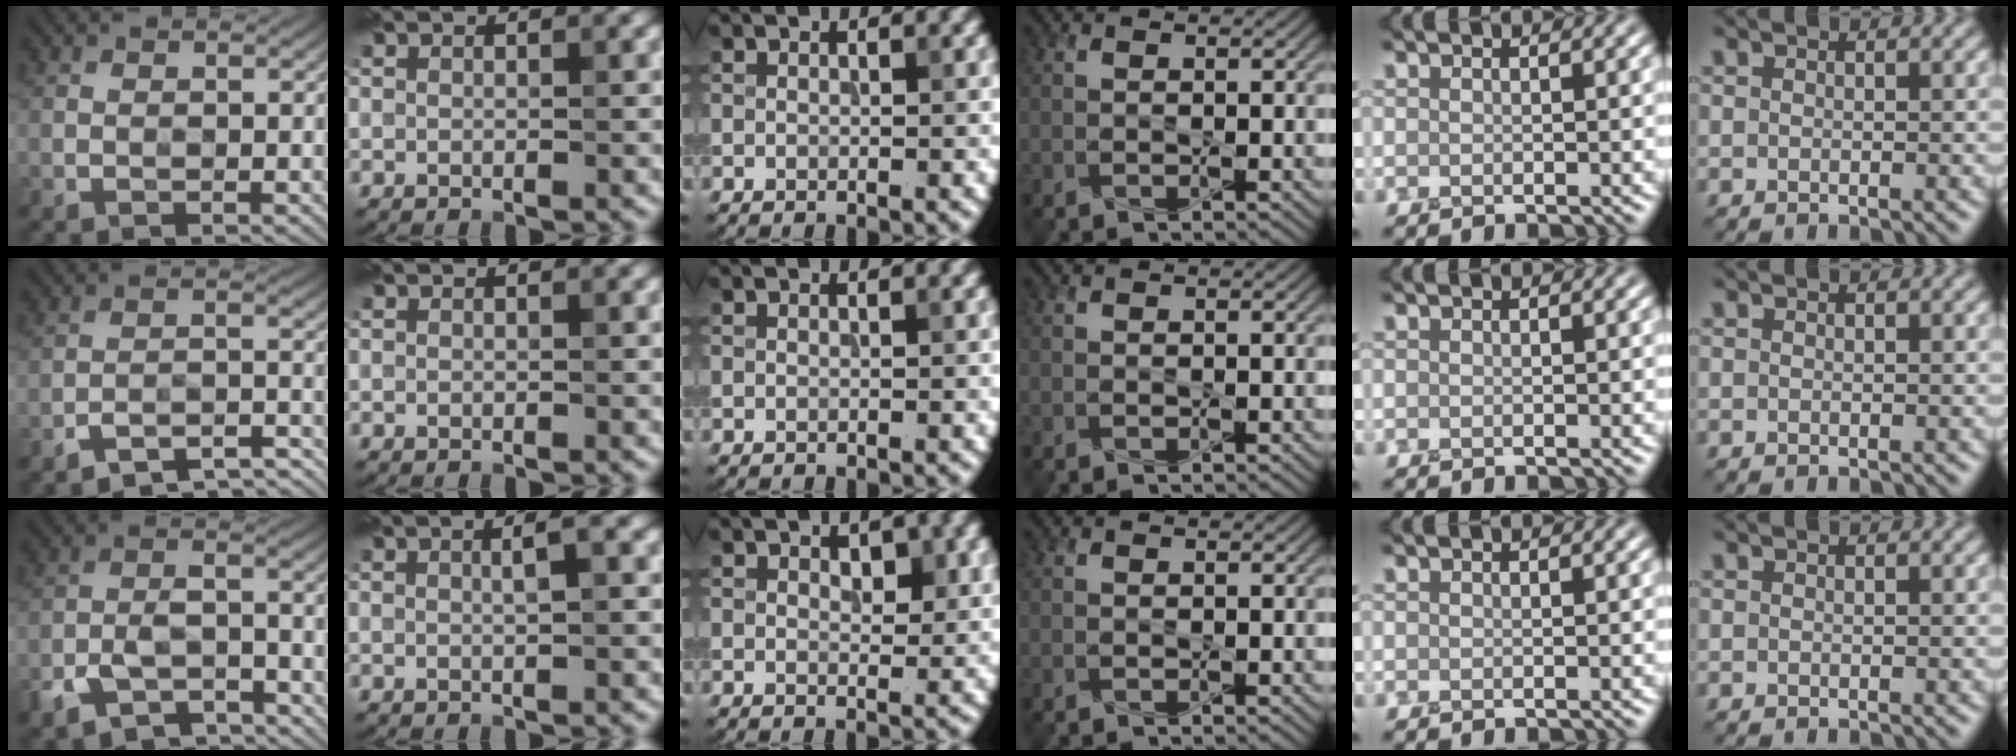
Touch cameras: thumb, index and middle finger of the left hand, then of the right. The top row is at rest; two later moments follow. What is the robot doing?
{"motion": "squeeze", "object": "air blower"}